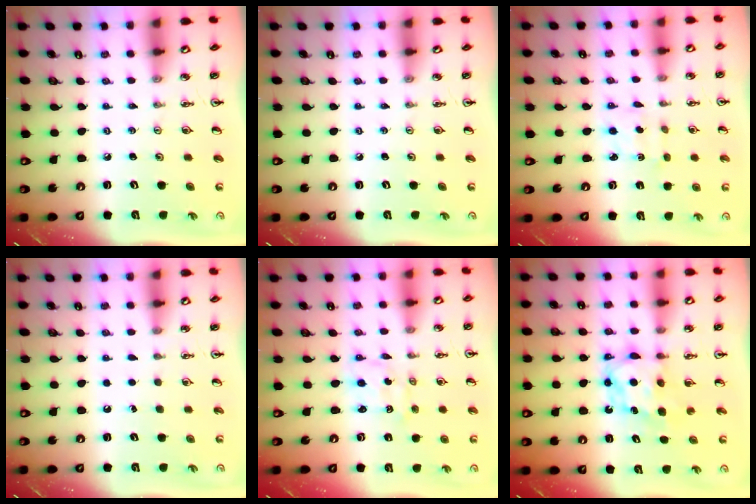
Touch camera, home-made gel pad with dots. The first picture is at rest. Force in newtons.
{"total": 0.0}
{"total": 1.9, "press": 1.8, "slide": 0.6}
{"total": 1.4, "press": 1.4, "slide": 0.1}
{"total": 1.7, "press": 1.4, "slide": 0.9}
{"total": 7.1, "press": 7.1, "slide": 0.3}